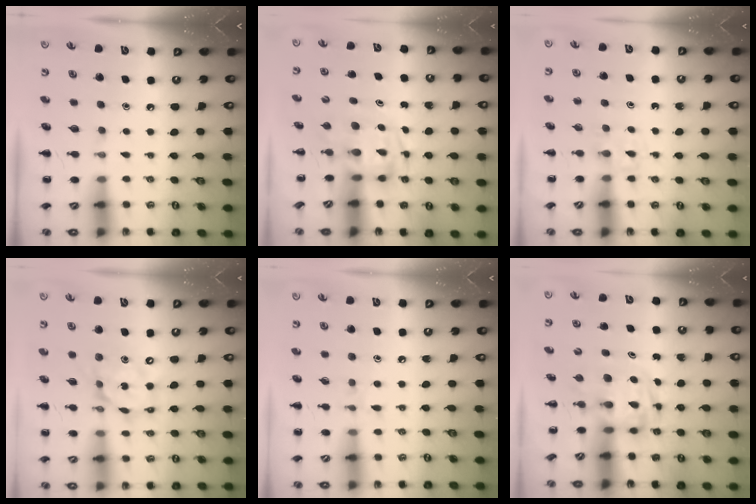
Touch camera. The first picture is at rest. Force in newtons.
{"total": 4.0, "press": 3.9, "slide": 0.7}
{"total": 3.2, "press": 3.0, "slide": 1.1}
{"total": 12.8, "press": 12.4, "slide": 3.3}
{"total": 6.5, "press": 6.1, "slide": 2.4}
{"total": 2.9, "press": 2.9, "slide": 0.5}